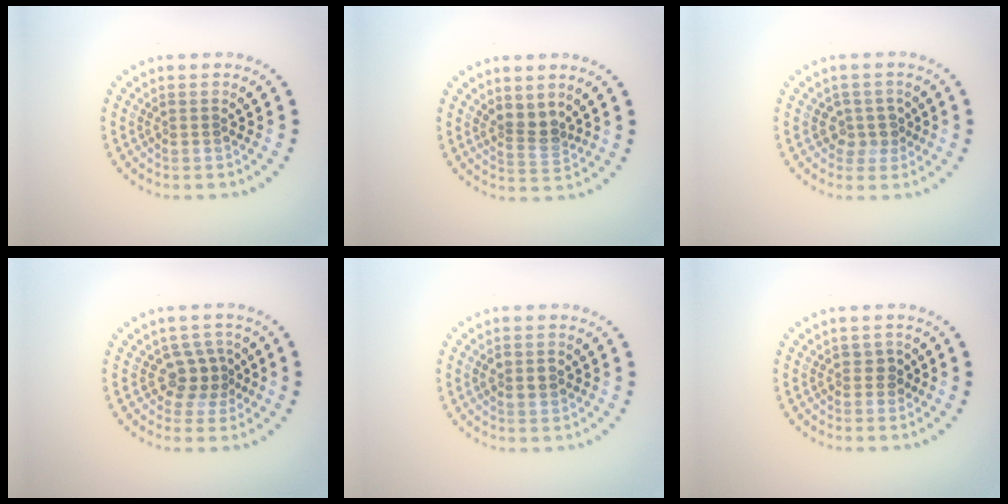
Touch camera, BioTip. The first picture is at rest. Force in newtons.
{"total": 2.3, "press": 1.8, "slide": 1.5}
{"total": 1.8, "press": 1.4, "slide": 1.2}
{"total": 2.6, "press": 2.1, "slide": 1.6}
{"total": 1.5, "press": 1.4, "slide": 0.5}
{"total": 1.1, "press": 0.9, "slide": 0.6}